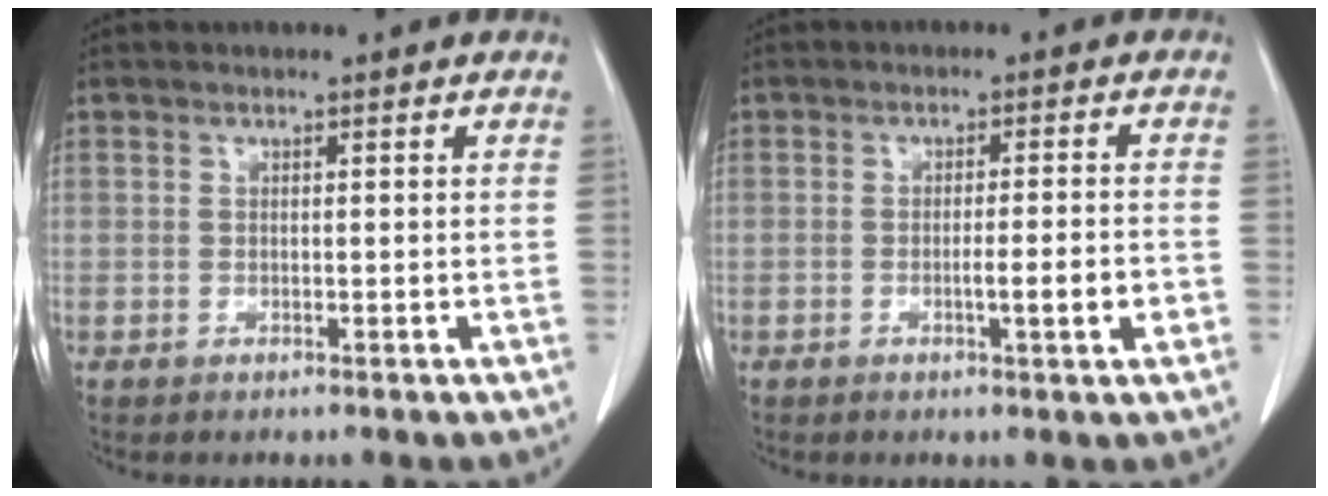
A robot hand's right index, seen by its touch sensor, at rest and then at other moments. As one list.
[{"total": 4.4, "force": [-1.4, 0.0, 4.2], "torque": [-0.064, -0.005, -0.020]}]